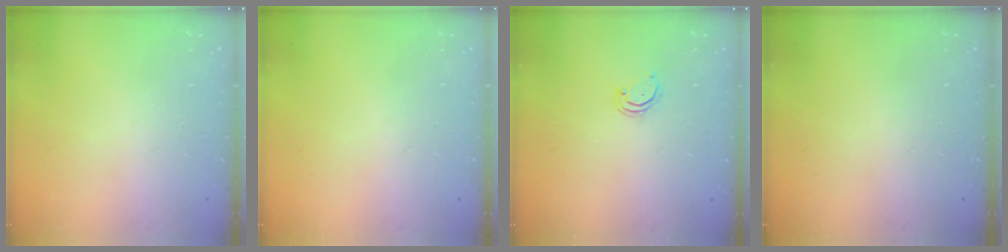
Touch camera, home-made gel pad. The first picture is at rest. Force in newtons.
{"total": 0.0}
{"total": 3.1, "press": 3.1, "slide": 0.2}
{"total": 0.0}